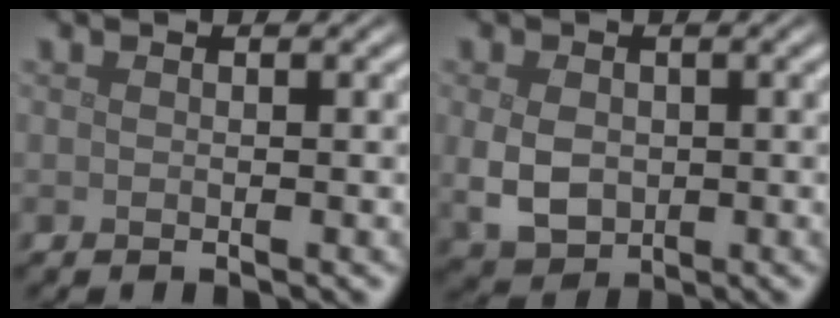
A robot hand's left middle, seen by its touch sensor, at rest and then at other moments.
{"total": 4.2, "force": [-0.3, 3.2, 2.7], "torque": [-0.064, -0.009, -0.001]}